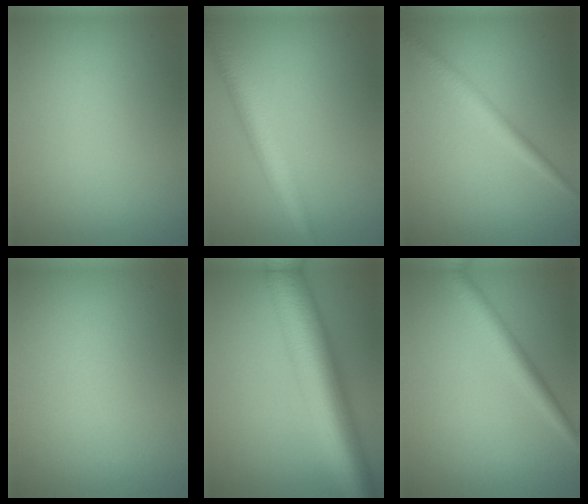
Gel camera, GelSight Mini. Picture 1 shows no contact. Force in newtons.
{"total": 4.7, "press": 4.7, "slide": 0.1}
{"total": 2.2, "press": 2.2, "slide": 0.1}
{"total": 0.0}
{"total": 10.5, "press": 10.5, "slide": 0.2}
{"total": 2.7, "press": 2.7, "slide": 0.1}